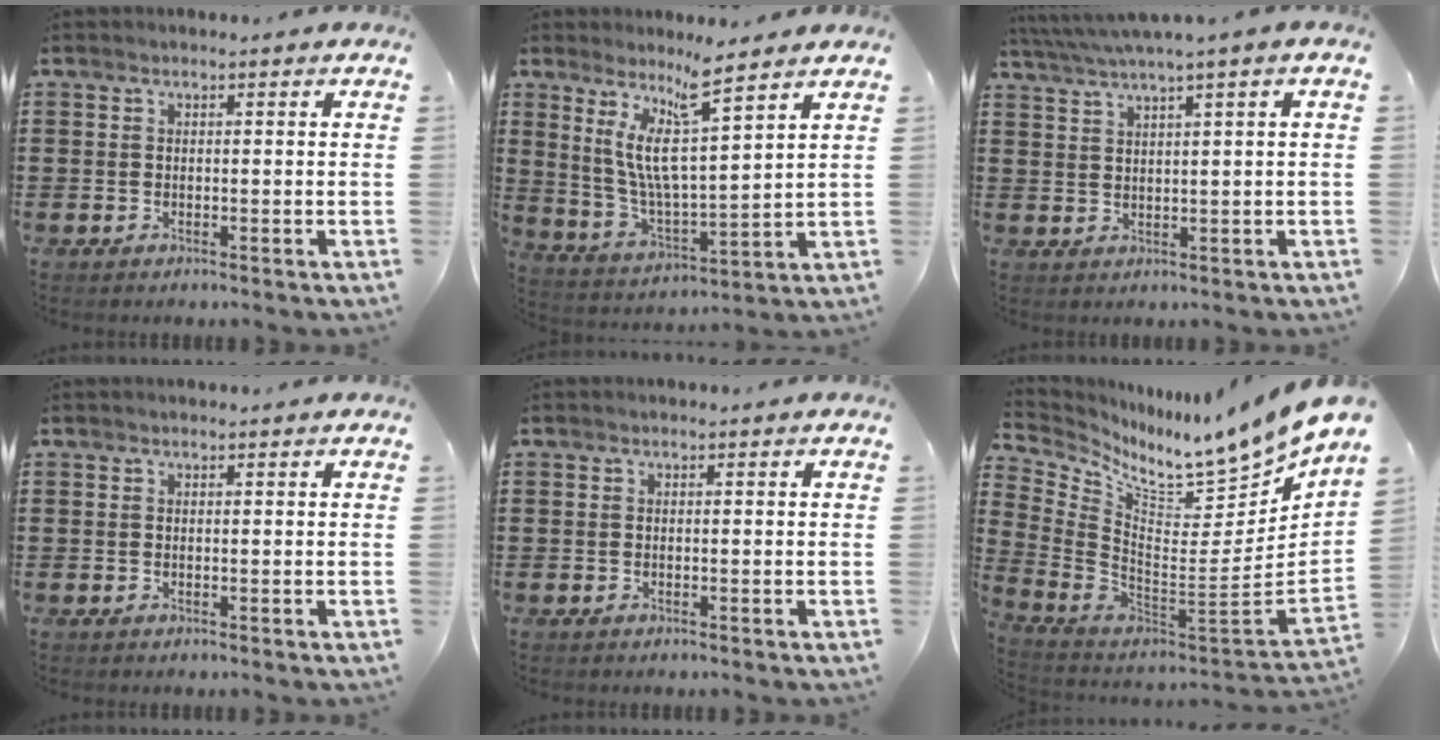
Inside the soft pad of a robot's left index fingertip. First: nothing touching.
{"total": 10.1, "force": [6.4, 1.2, 7.8], "torque": [-0.174, -0.032, 0.108]}
{"total": 2.5, "force": [1.6, -0.5, 1.9], "torque": [-0.049, -0.005, 0.022]}
{"total": 0.0}
{"total": 0.0}
{"total": 8.7, "force": [7.6, 0.6, 4.2], "torque": [-0.077, -0.086, 0.113]}